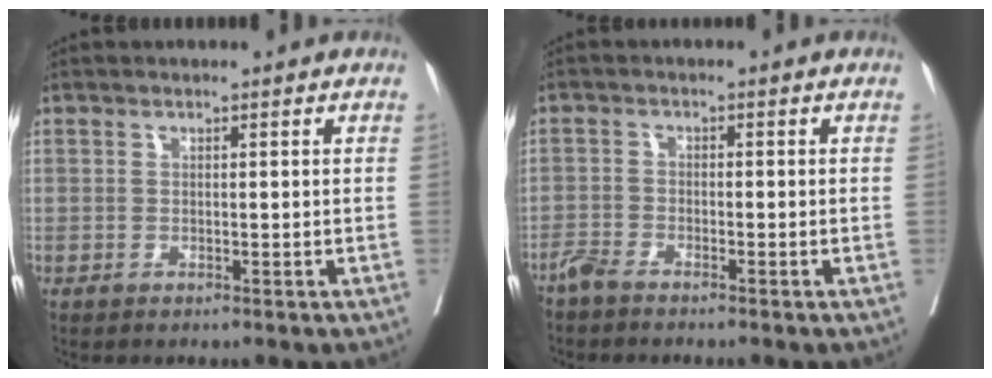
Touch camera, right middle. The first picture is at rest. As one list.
[{"total": 2.3, "force": [-2.1, 0.2, 0.8], "torque": [-0.017, -0.004, -0.046]}]